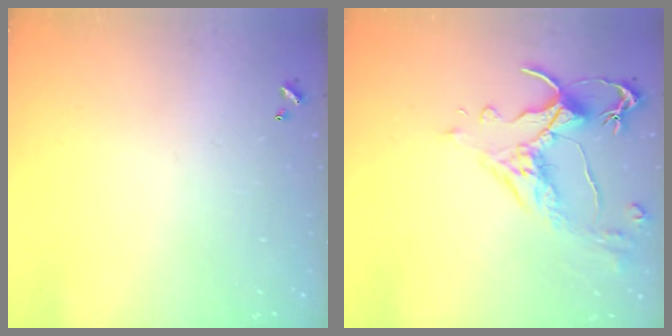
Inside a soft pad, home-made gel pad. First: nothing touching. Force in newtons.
{"total": 2.6, "press": 2.2, "slide": 1.3}